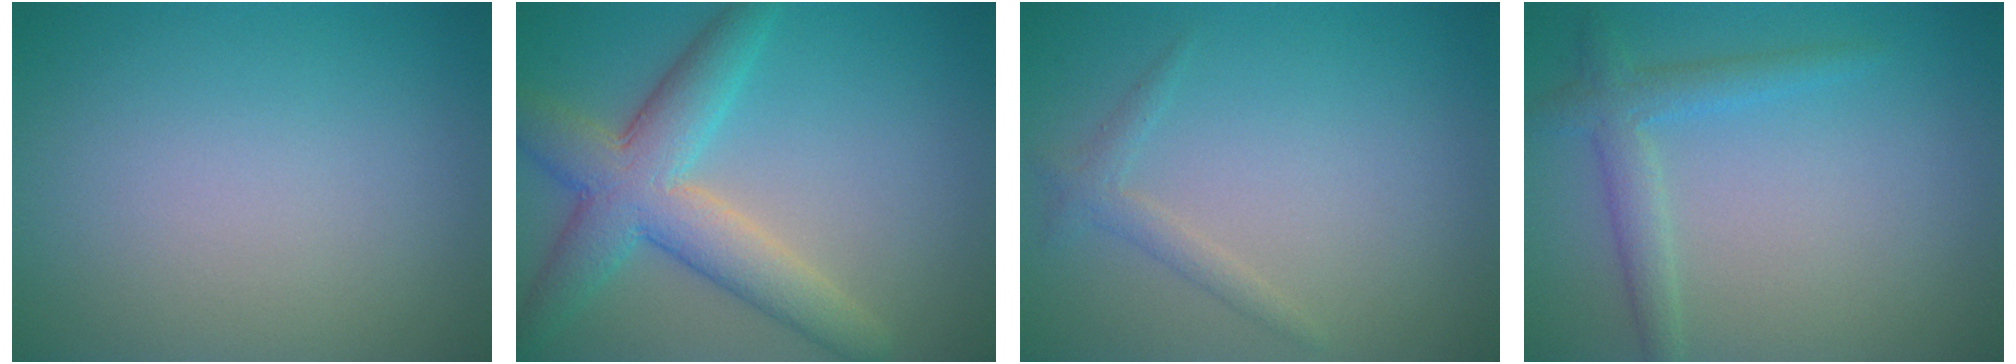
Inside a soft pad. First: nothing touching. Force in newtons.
{"total": 6.6, "press": 6.6, "slide": 0.4}
{"total": 1.4, "press": 1.4, "slide": 0.1}
{"total": 2.6, "press": 2.6, "slide": 0.1}